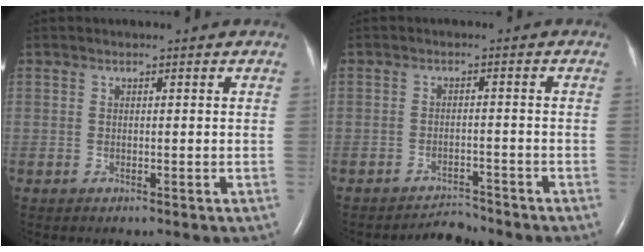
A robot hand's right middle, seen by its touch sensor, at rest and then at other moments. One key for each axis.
{"total": 2.9, "fx": -2.8, "fy": -0.1, "fz": -0.5, "tx": 0.007, "ty": -0.012, "tz": -0.042}